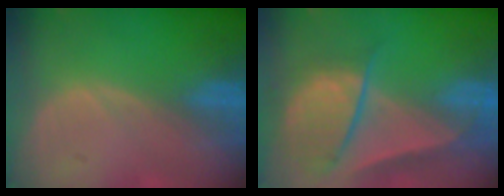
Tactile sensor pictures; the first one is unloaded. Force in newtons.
{"total": 9.3, "press": 8.1, "slide": 4.7}